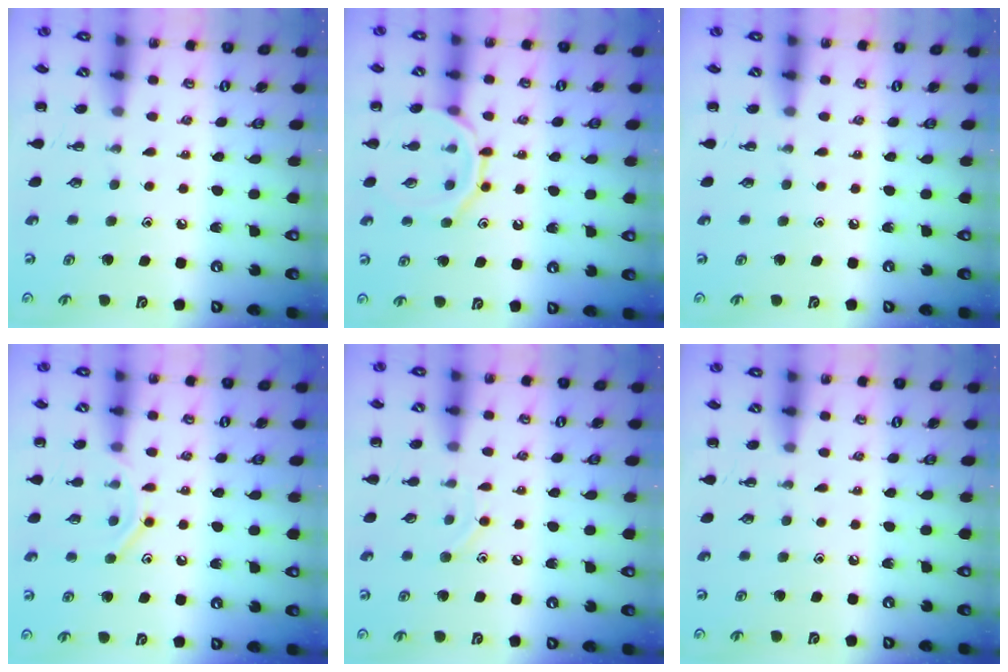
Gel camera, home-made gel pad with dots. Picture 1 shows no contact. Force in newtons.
{"total": 11.4, "press": 11.4, "slide": 0.8}
{"total": 0.0}
{"total": 8.4, "press": 8.4, "slide": 1.0}
{"total": 4.9, "press": 4.6, "slide": 1.5}
{"total": 0.0}